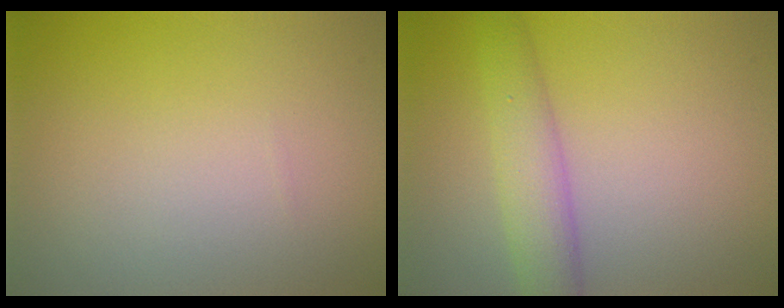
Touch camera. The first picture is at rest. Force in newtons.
{"total": 3.7, "press": 3.7, "slide": 0.1}